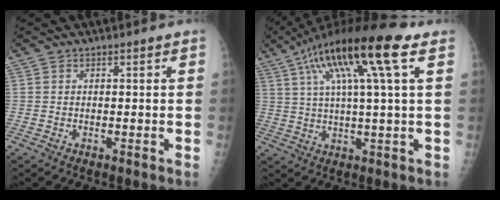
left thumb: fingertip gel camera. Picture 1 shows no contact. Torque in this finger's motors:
{"motor_torque": [0.33, 0.87, 1.83, -0.93, 0.64]}